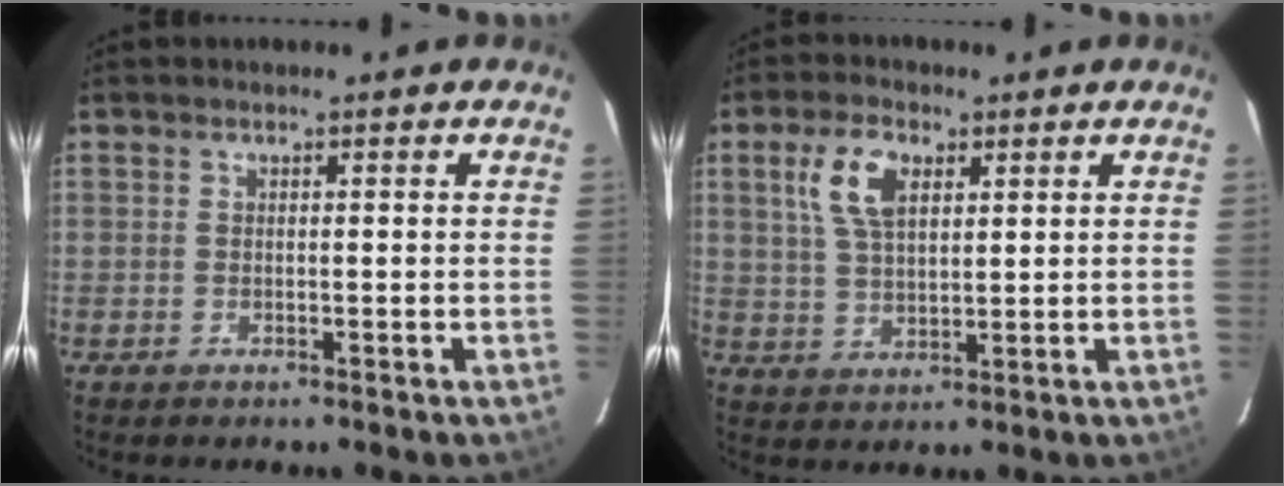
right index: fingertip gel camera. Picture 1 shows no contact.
{"total": 8.0, "force": [3.2, 4.2, 6.0], "torque": [-0.121, 0.014, 0.066]}